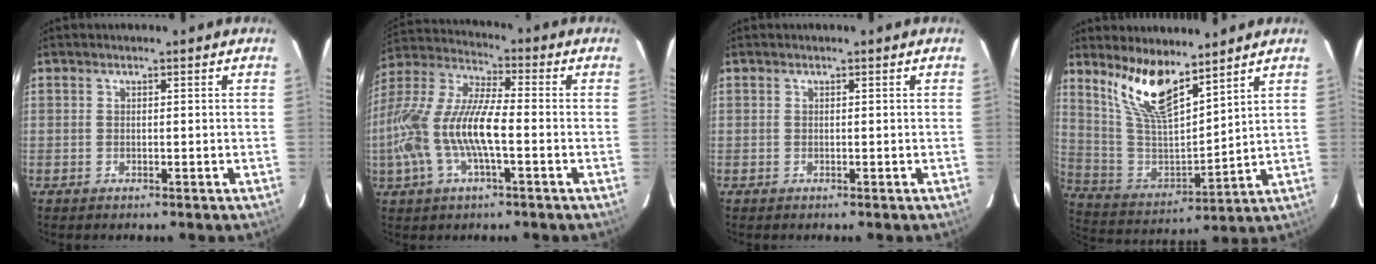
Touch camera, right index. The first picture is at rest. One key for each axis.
{"total": 17.3, "fx": -3.9, "fy": 5.2, "fz": 16.0, "tx": -0.330, "ty": -0.002, "tz": -0.078}
{"total": 0.0}
{"total": 13.4, "fx": 9.6, "fy": 3.9, "fz": 8.4, "tx": -0.167, "ty": -0.005, "tz": 0.201}